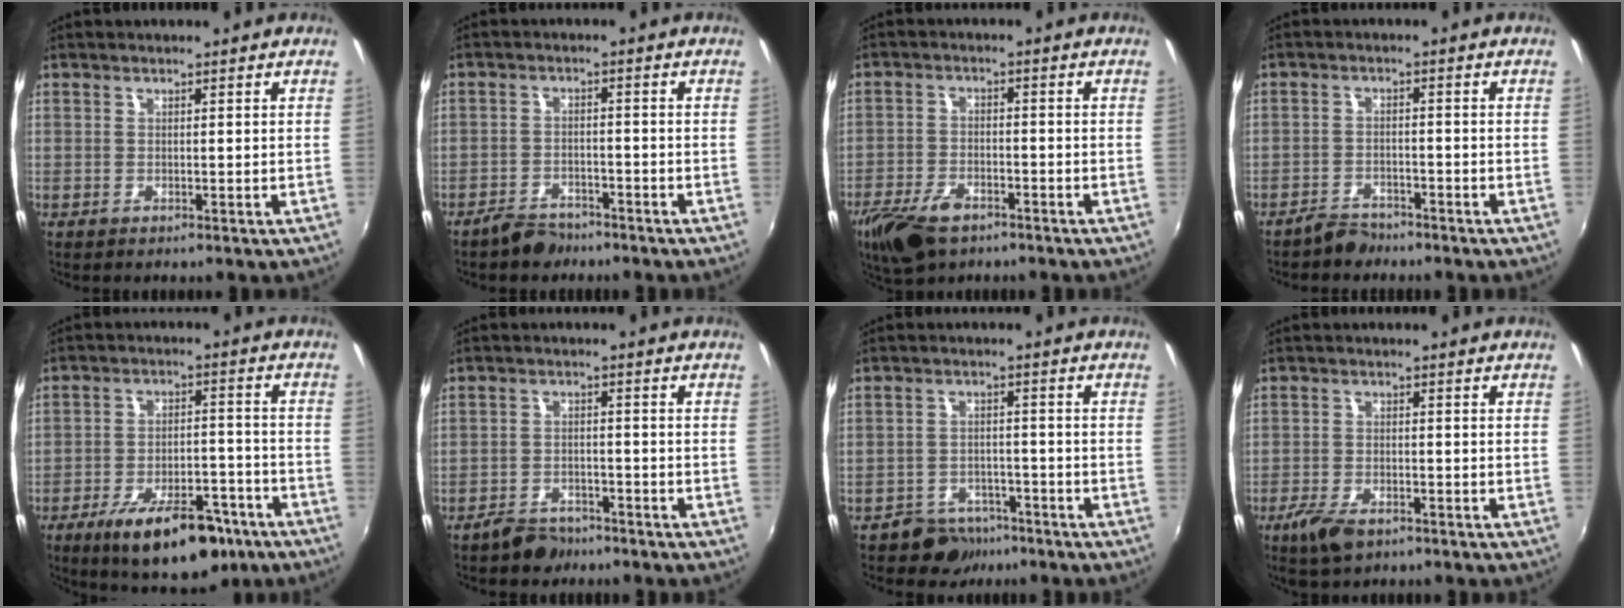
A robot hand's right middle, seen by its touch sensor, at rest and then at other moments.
{"total": 4.6, "force": [-4.0, 2.0, 1.1], "torque": [-0.037, 0.005, -0.065]}
{"total": 10.1, "force": [-6.7, 4.9, 5.7], "torque": [-0.143, -0.017, -0.124]}
{"total": 3.5, "force": [-3.3, 1.3, 0.5], "torque": [-0.022, 0.005, -0.056]}
{"total": 16.4, "force": [-10.7, 6.5, 10.6], "torque": [-0.175, 0.000, -0.149]}
{"total": 5.0, "force": [-4.2, 2.4, 1.2], "torque": [-0.039, 0.007, -0.066]}
{"total": 6.0, "force": [-4.7, 3.8, 0.6], "torque": [-0.025, 0.020, -0.069]}
{"total": 6.0, "force": [-4.1, 2.6, 3.5], "torque": [-0.094, -0.012, -0.075]}